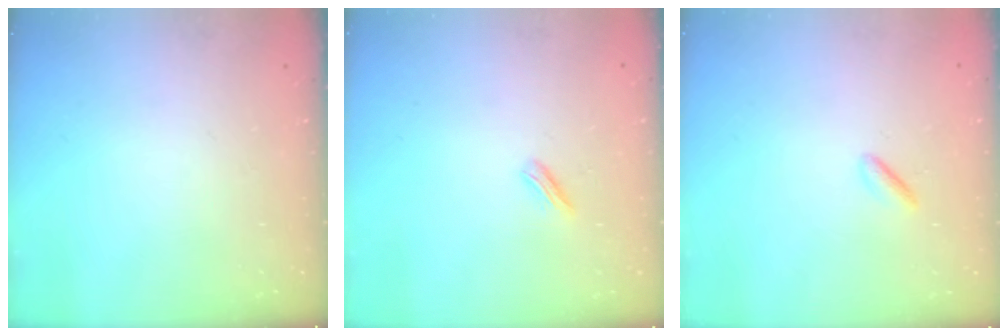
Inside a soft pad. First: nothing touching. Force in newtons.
{"total": 2.3, "press": 2.2, "slide": 0.7}
{"total": 1.2, "press": 1.1, "slide": 0.5}